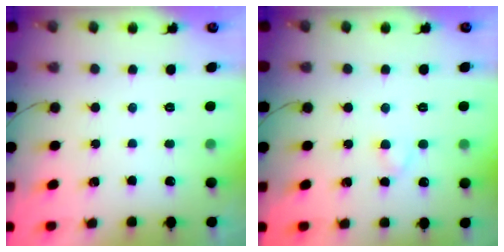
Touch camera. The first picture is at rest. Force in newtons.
{"total": 2.2, "press": 1.9, "slide": 1.0}